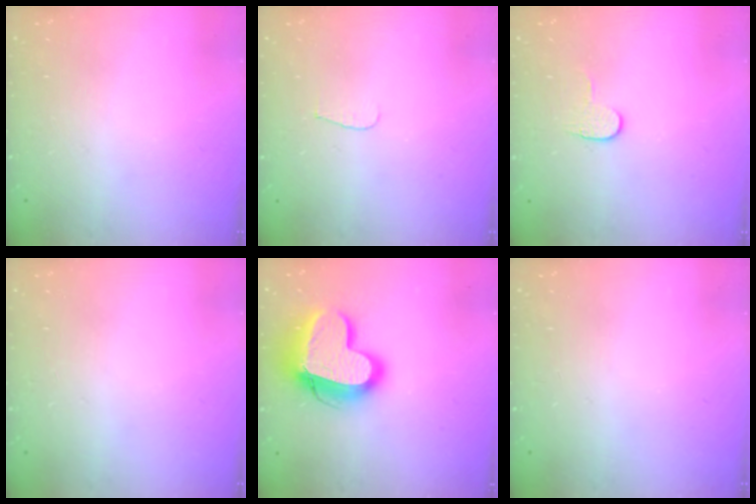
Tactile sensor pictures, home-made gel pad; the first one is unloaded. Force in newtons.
{"total": 3.4, "press": 3.4, "slide": 0.3}
{"total": 4.5, "press": 4.5, "slide": 0.4}
{"total": 0.0}
{"total": 16.8, "press": 16.7, "slide": 1.8}
{"total": 0.0}